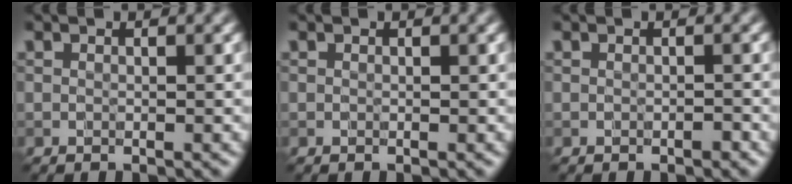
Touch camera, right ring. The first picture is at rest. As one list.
[{"total": 0.0}, {"total": 0.6, "force": [-0.3, 0.3, 0.4], "torque": [-0.005, -0.001, -0.004]}]